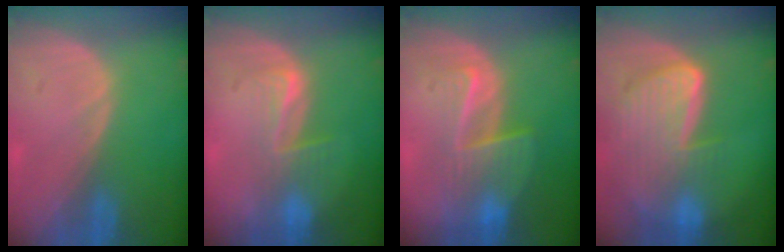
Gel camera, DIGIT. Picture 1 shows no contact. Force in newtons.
{"total": 4.3, "press": 4.1, "slide": 1.4}
{"total": 6.6, "press": 6.4, "slide": 1.4}
{"total": 9.4, "press": 8.1, "slide": 4.8}